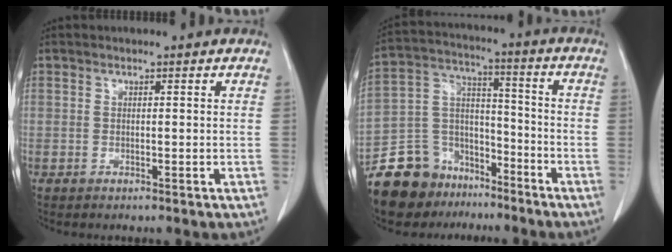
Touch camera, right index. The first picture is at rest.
{"total": 13.8, "force": [-10.4, 8.6, 3.0], "torque": [-0.071, 0.060, -0.181]}